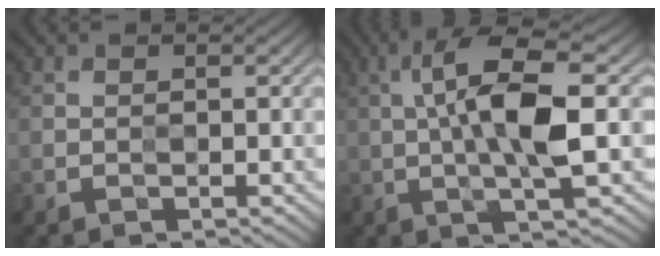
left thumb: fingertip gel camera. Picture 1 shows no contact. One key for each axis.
{"total": 10.3, "fx": 0.6, "fy": 2.7, "fz": 9.9, "tx": -0.182, "ty": 0.017, "tz": 0.005}